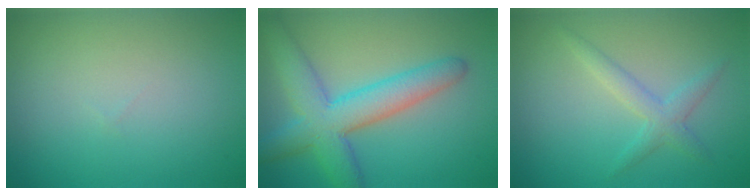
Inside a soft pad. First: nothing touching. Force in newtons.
{"total": 6.5, "press": 6.5, "slide": 0.3}
{"total": 1.3, "press": 1.3, "slide": 0.1}